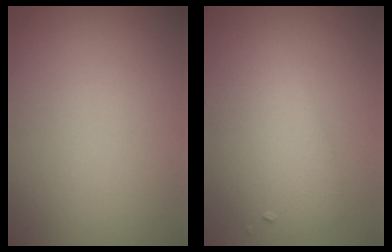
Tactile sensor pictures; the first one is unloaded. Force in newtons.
{"total": 3.9, "press": 3.9, "slide": 0.1}